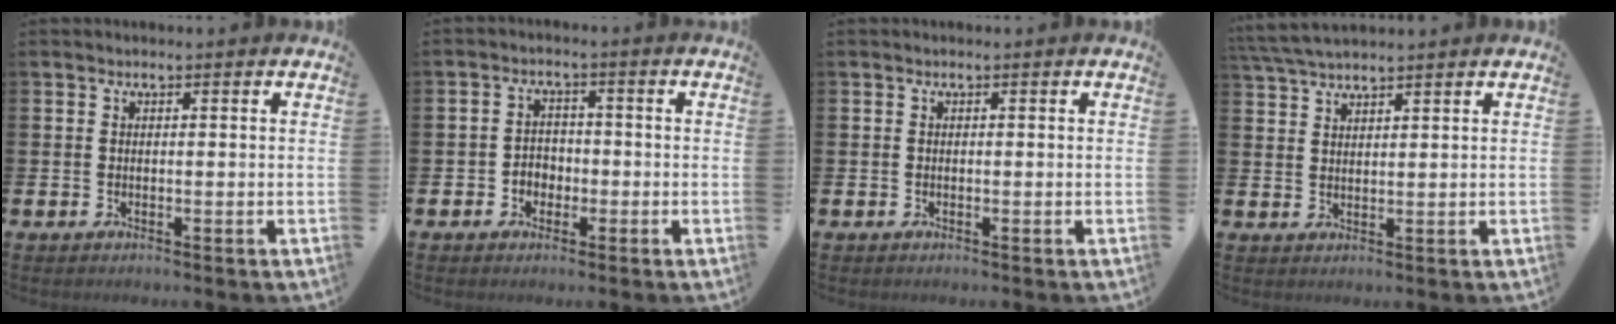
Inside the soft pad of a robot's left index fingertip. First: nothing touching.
{"total": 2.7, "force": [-1.3, 2.2, 0.8], "torque": [-0.019, 0.007, -0.030]}
{"total": 0.0}
{"total": 3.9, "force": [3.7, 0.4, 1.2], "torque": [-0.034, -0.008, 0.069]}